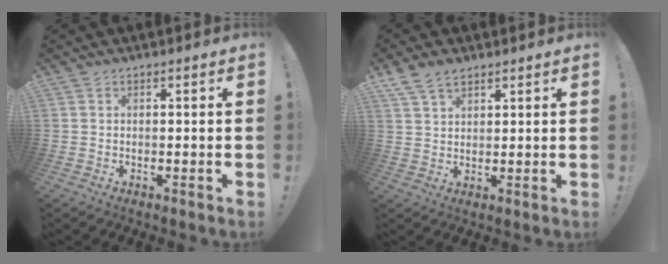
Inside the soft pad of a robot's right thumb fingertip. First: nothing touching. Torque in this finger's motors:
{"motor_torque": [-0.56, 1.03, 0.78, 0.63, 0.05]}